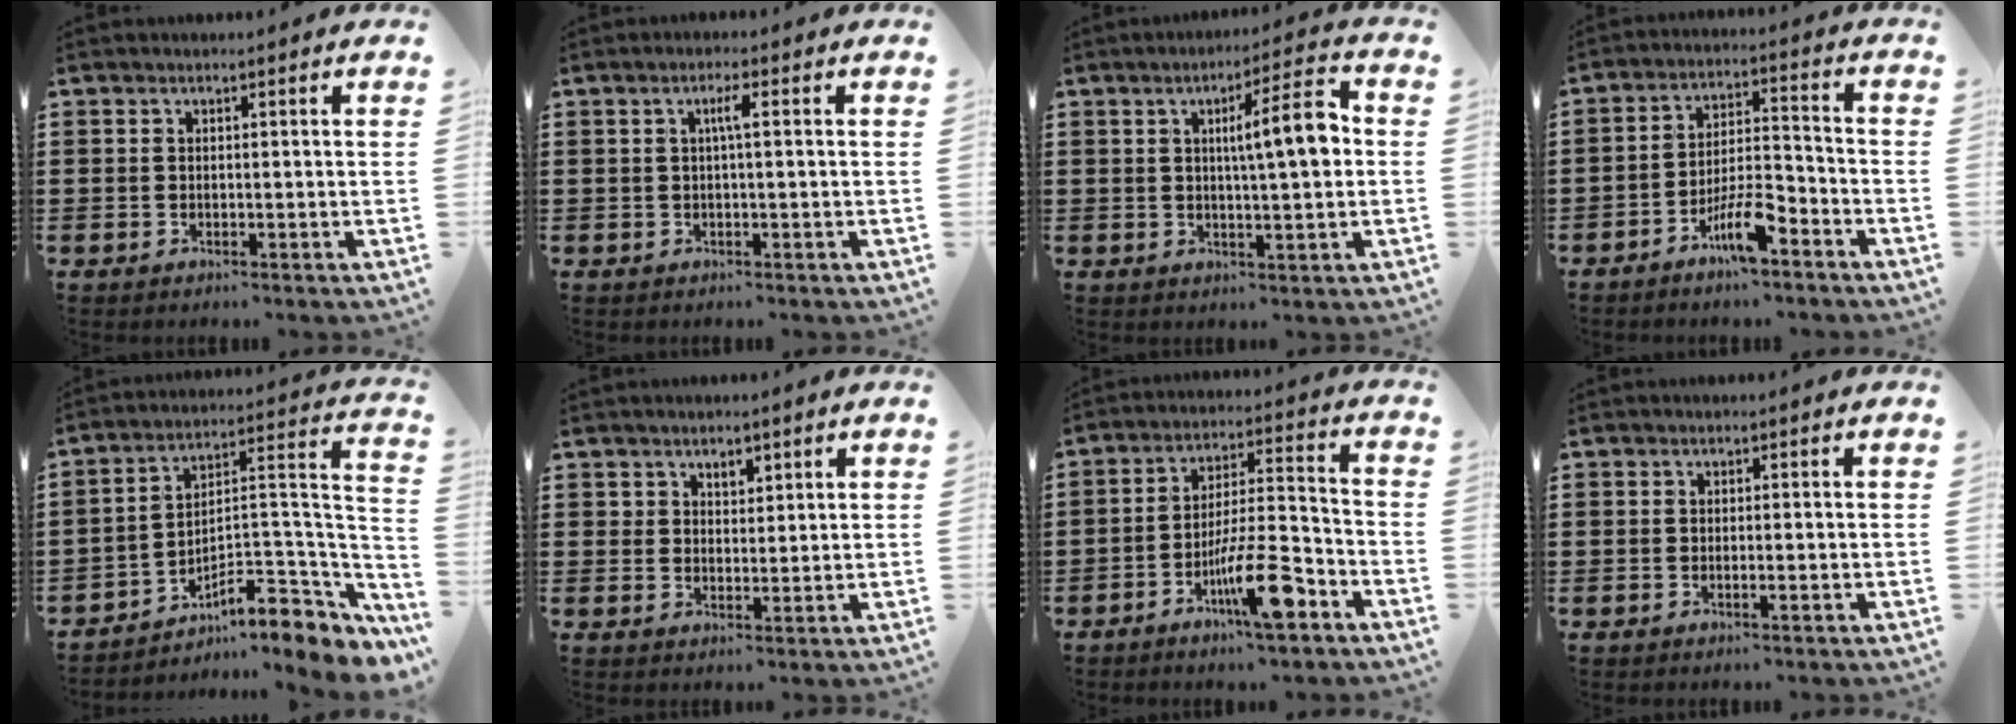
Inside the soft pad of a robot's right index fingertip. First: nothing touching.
{"total": 2.3, "force": [0.3, 0.1, 2.3], "torque": [-0.043, 0.002, 0.002]}
{"total": 8.1, "force": [1.2, 0.9, 8.0], "torque": [-0.125, -0.010, 0.010]}
{"total": 7.5, "force": [-4.9, 2.0, 5.3], "torque": [-0.103, 0.007, -0.090]}
{"total": 8.5, "force": [-5.8, 3.1, 5.3], "torque": [-0.070, 0.000, -0.108]}
{"total": 2.5, "force": [2.0, 1.6, 0.3], "torque": [-0.013, 0.009, 0.037]}
{"total": 12.1, "force": [-6.3, 2.9, 9.9], "torque": [-0.171, 0.017, -0.107]}
{"total": 0.6, "force": [-0.4, -0.1, 0.5], "torque": [-0.006, -0.006, -0.006]}